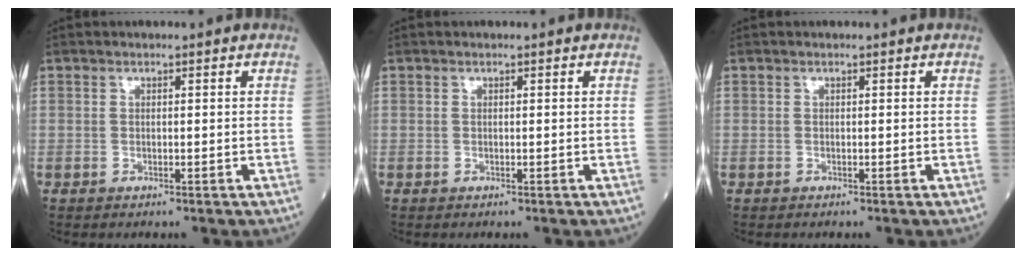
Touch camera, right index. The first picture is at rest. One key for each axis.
{"total": 0.0}
{"total": 0.0}